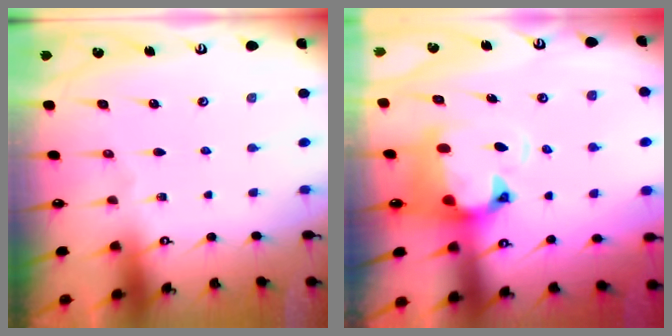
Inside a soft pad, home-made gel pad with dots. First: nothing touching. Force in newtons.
{"total": 3.4, "press": 3.0, "slide": 1.6}